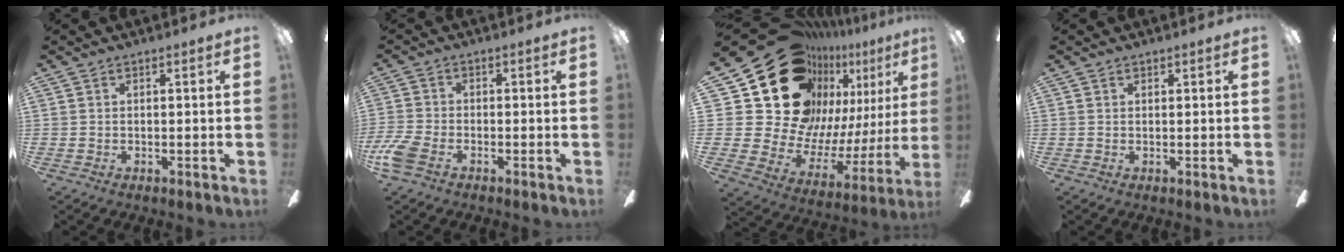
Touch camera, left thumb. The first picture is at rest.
{"total": 5.4, "force": [-2.6, 3.2, 3.6], "torque": [-0.085, 0.005, -0.049]}
{"total": 28.9, "force": [15.6, 19.1, 15.2], "torque": [-0.277, -0.124, 0.323]}
{"total": 0.9, "force": [0.8, 0.4, 0.1], "torque": [-0.002, 0.000, 0.015]}